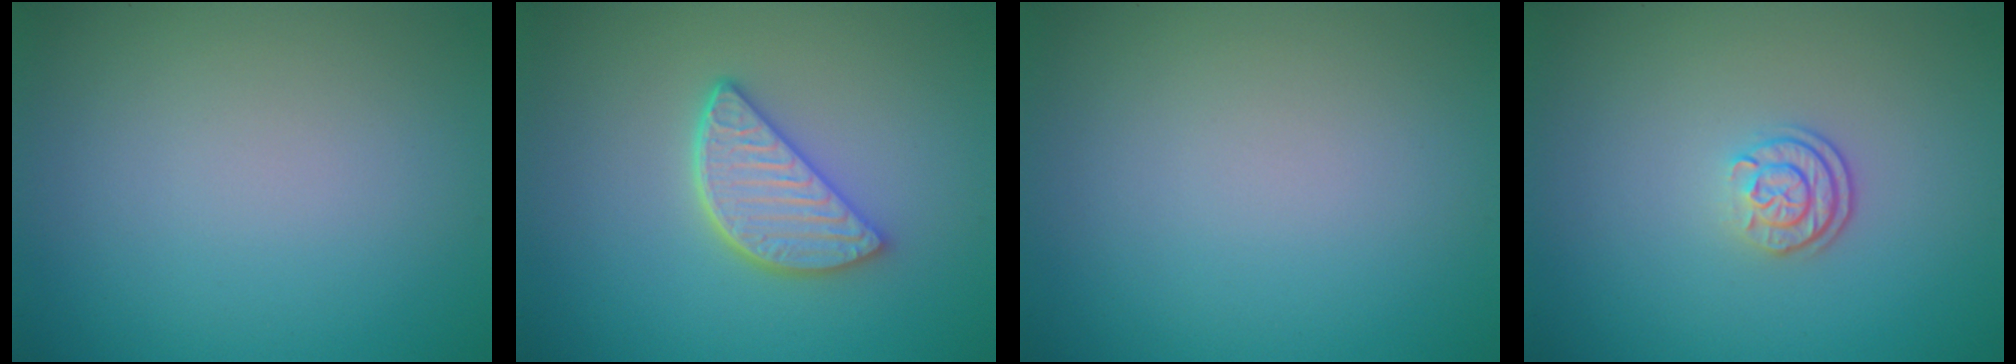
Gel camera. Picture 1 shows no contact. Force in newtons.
{"total": 4.1, "press": 3.3, "slide": 2.5}
{"total": 0.0}
{"total": 2.1, "press": 1.8, "slide": 1.2}